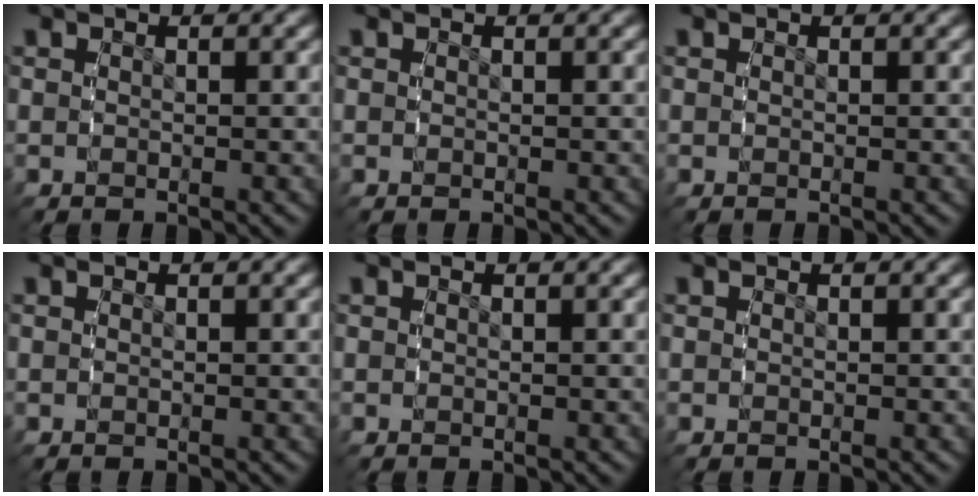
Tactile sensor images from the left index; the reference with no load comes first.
{"total": 0.0}
{"total": 0.0}
{"total": 0.0}
{"total": 0.0}
{"total": 0.0}